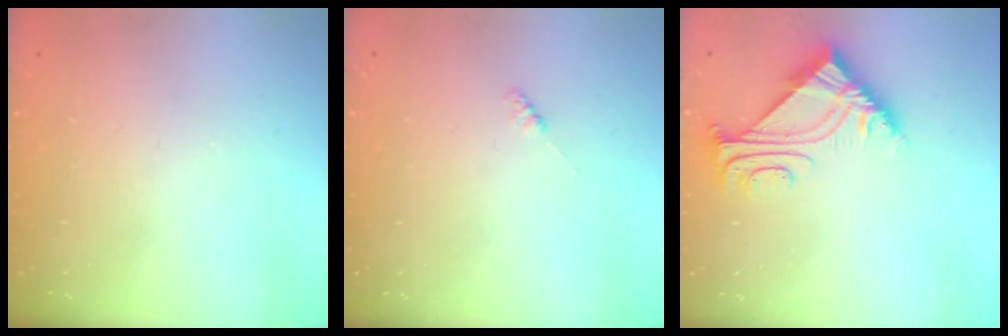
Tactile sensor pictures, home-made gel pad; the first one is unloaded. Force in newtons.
{"total": 1.9, "press": 1.9, "slide": 0.3}
{"total": 6.5, "press": 6.4, "slide": 0.9}